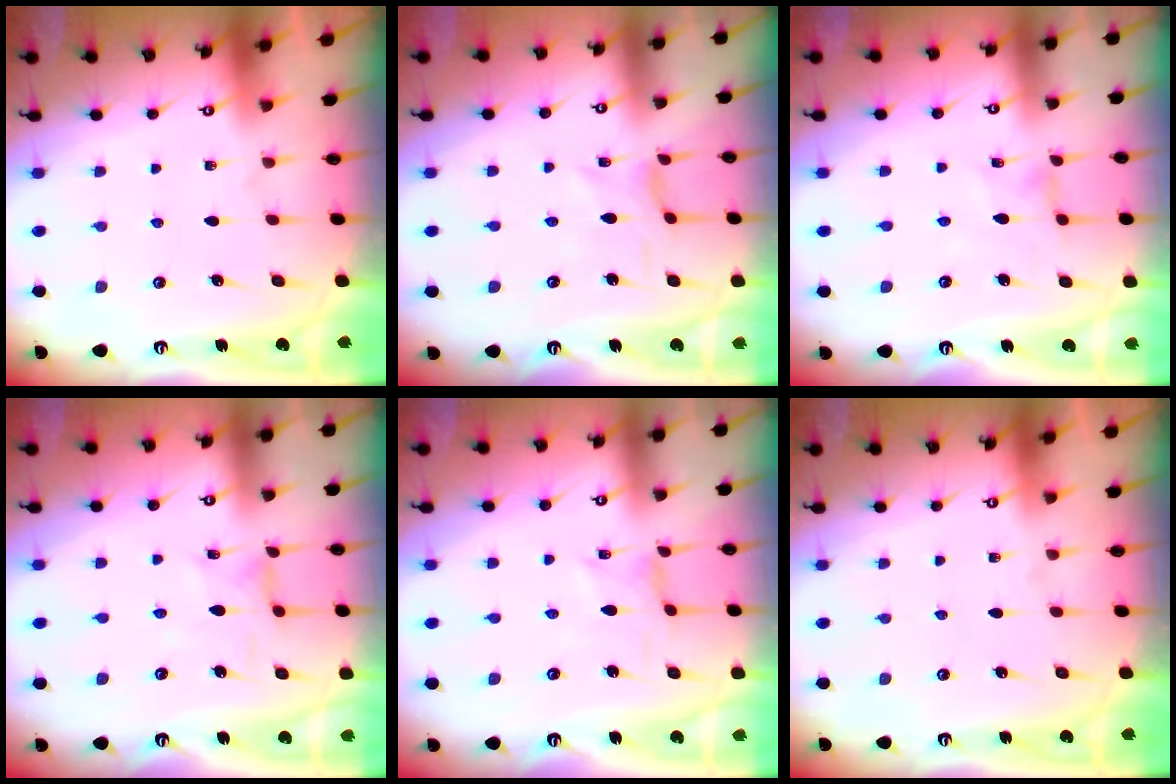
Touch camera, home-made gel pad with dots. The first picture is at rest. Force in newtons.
{"total": 0.0}
{"total": 0.6, "press": 0.6, "slide": 0.2}
{"total": 1.2, "press": 1.2, "slide": 0.4}
{"total": 0.0}
{"total": 0.0}